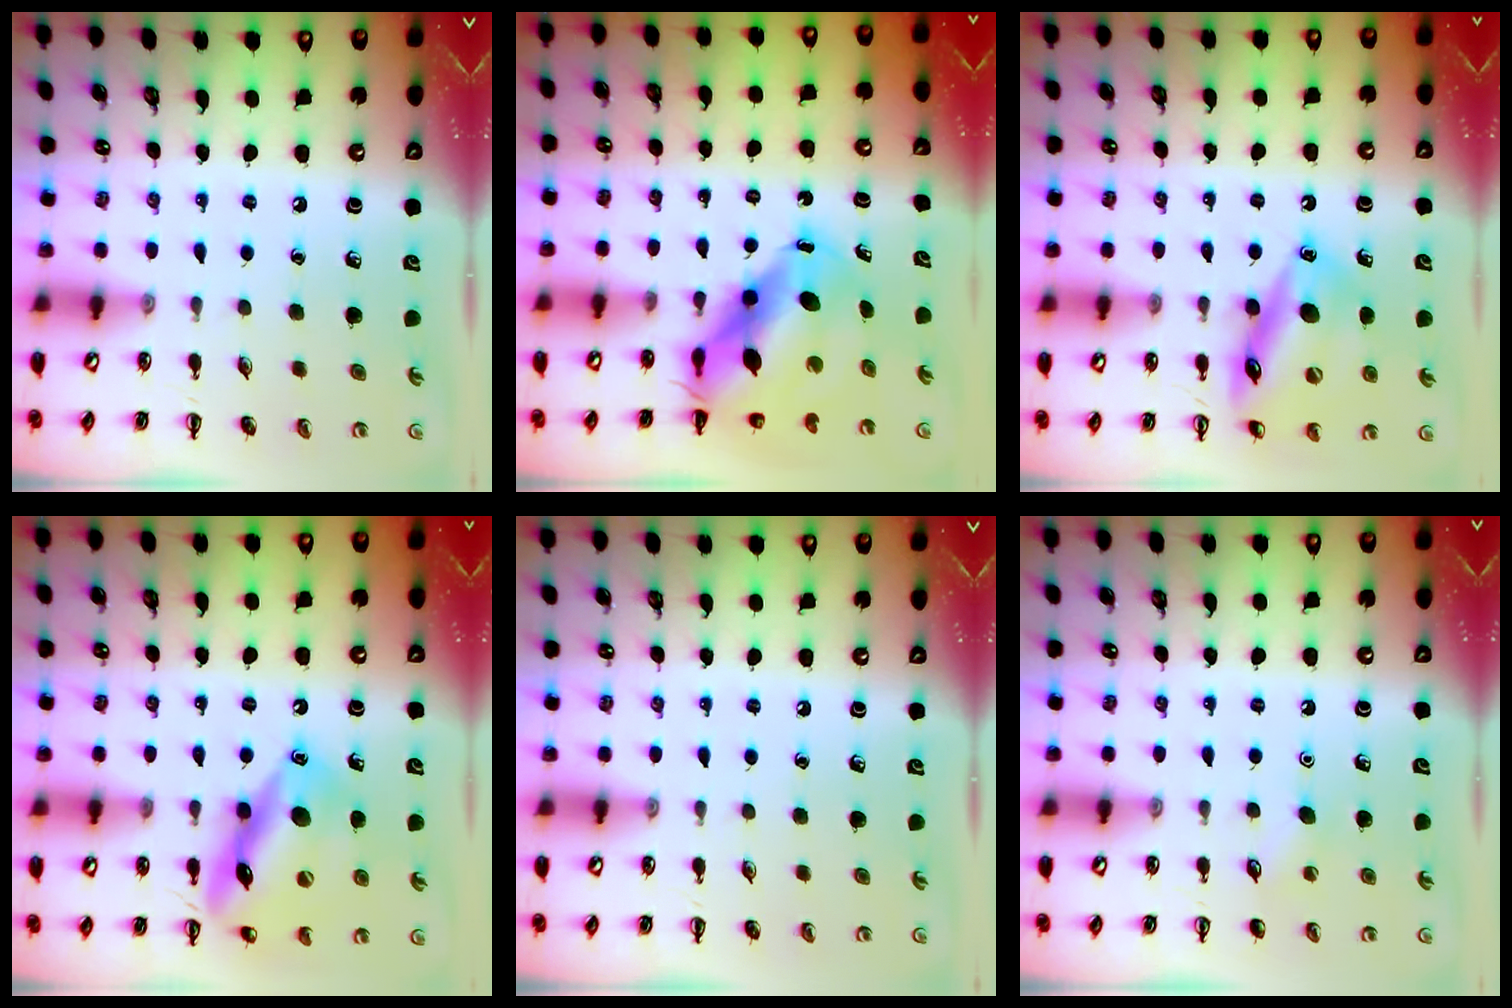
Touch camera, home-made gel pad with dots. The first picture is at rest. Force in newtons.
{"total": 8.8, "press": 8.6, "slide": 1.9}
{"total": 16.3, "press": 16.2, "slide": 2.3}
{"total": 16.5, "press": 16.5, "slide": 1.5}
{"total": 0.0}
{"total": 2.8, "press": 2.7, "slide": 0.7}